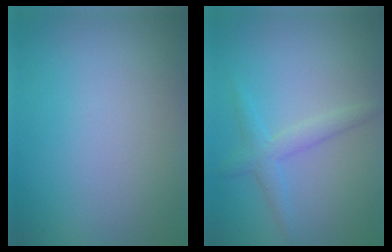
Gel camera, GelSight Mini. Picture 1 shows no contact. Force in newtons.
{"total": 2.2, "press": 2.2, "slide": 0.1}